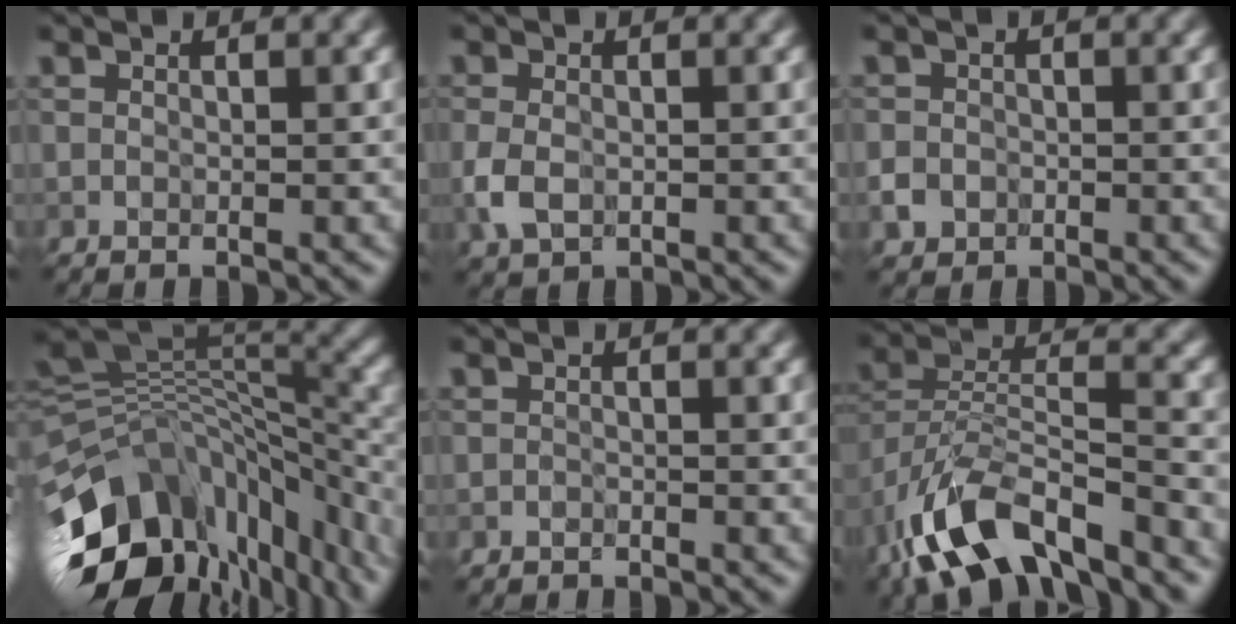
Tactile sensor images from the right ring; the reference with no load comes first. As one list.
[{"total": 2.8, "force": [-0.7, 2.0, 1.9], "torque": [-0.047, -0.007, -0.015]}, {"total": 1.9, "force": [-0.7, 1.7, 0.5], "torque": [-0.002, -0.002, -0.014]}, {"total": 15.0, "force": [-7.3, 8.3, 10.1], "torque": [-0.196, 0.000, -0.113]}, {"total": 0.7, "force": [-0.7, 0.2, 0.0], "torque": [0.002, -0.002, -0.013]}, {"total": 9.9, "force": [-6.7, 3.9, 6.2], "torque": [-0.114, -0.003, -0.130]}]